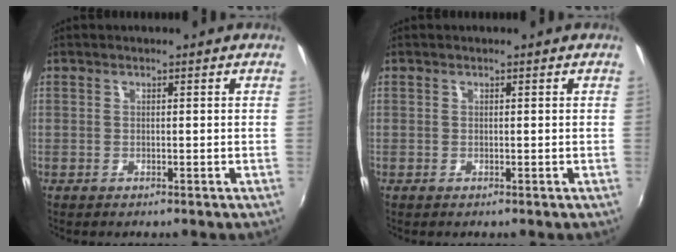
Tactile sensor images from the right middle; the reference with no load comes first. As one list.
[{"total": 0.0}]